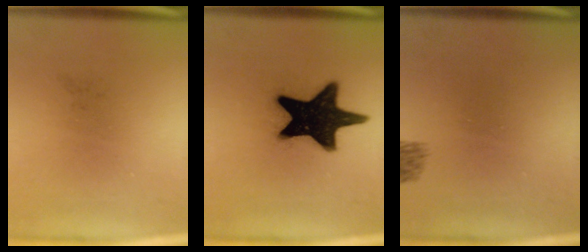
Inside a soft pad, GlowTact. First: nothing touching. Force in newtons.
{"total": 19.4}
{"total": 1.9}